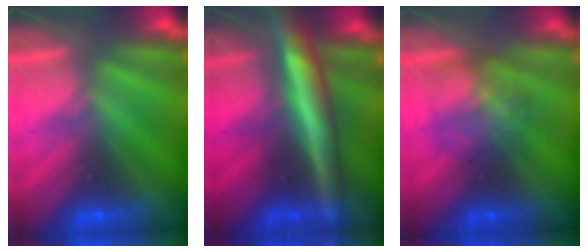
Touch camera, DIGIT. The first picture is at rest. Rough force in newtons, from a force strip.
{"total": 9.7}
{"total": 2.9}